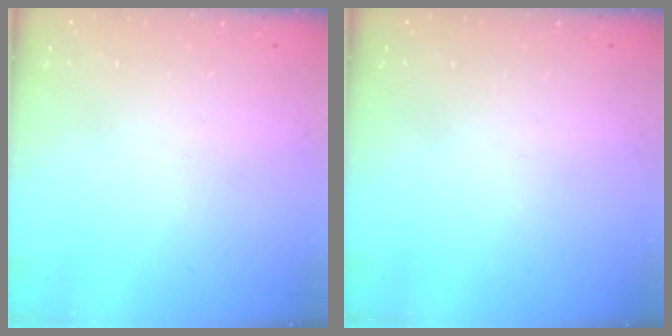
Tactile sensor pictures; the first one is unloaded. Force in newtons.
{"total": 0.0}